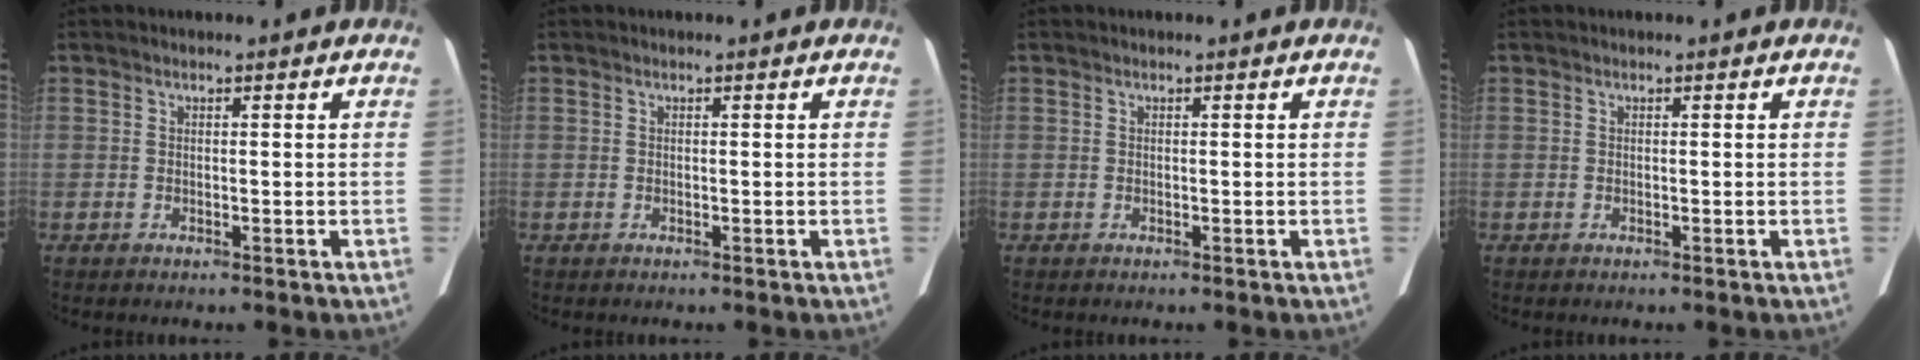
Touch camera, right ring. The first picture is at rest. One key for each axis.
{"total": 0.0}
{"total": 0.0}
{"total": 0.0}